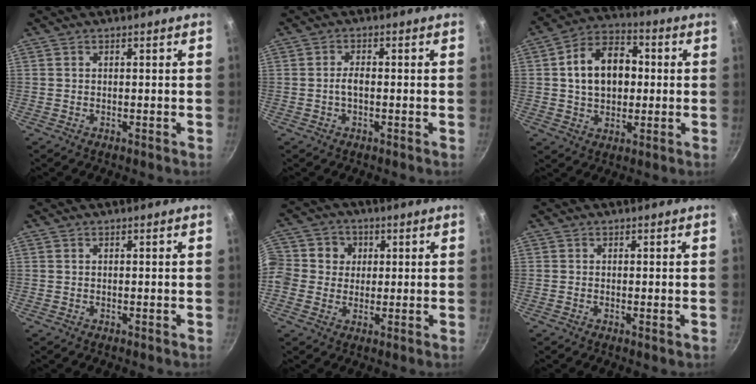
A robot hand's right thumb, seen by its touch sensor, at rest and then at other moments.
{"total": 2.2, "force": [-0.4, 1.0, 1.9], "torque": [-0.034, 0.012, -0.009]}
{"total": 13.5, "force": [1.3, 9.5, 9.5], "torque": [-0.125, 0.022, 0.012]}
{"total": 0.0}
{"total": 10.8, "force": [1.4, 10.1, 3.6], "torque": [-0.065, 0.020, 0.006]}
{"total": 0.5, "force": [-0.1, 0.0, 0.5], "torque": [-0.011, -0.003, -0.003]}